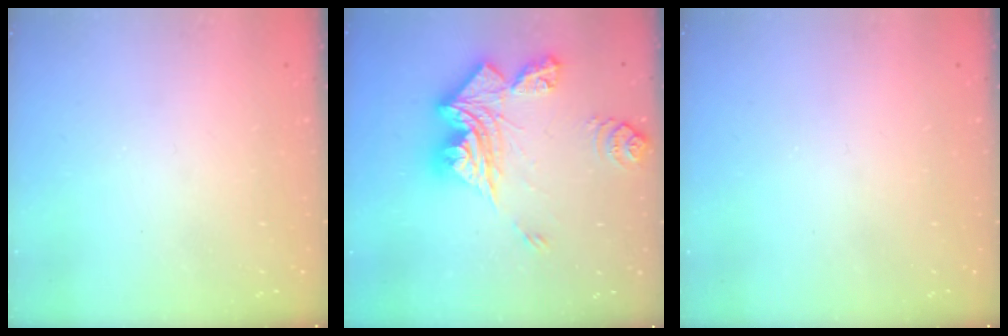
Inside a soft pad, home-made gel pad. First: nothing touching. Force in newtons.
{"total": 20.4, "press": 20.3, "slide": 2.4}
{"total": 0.0}